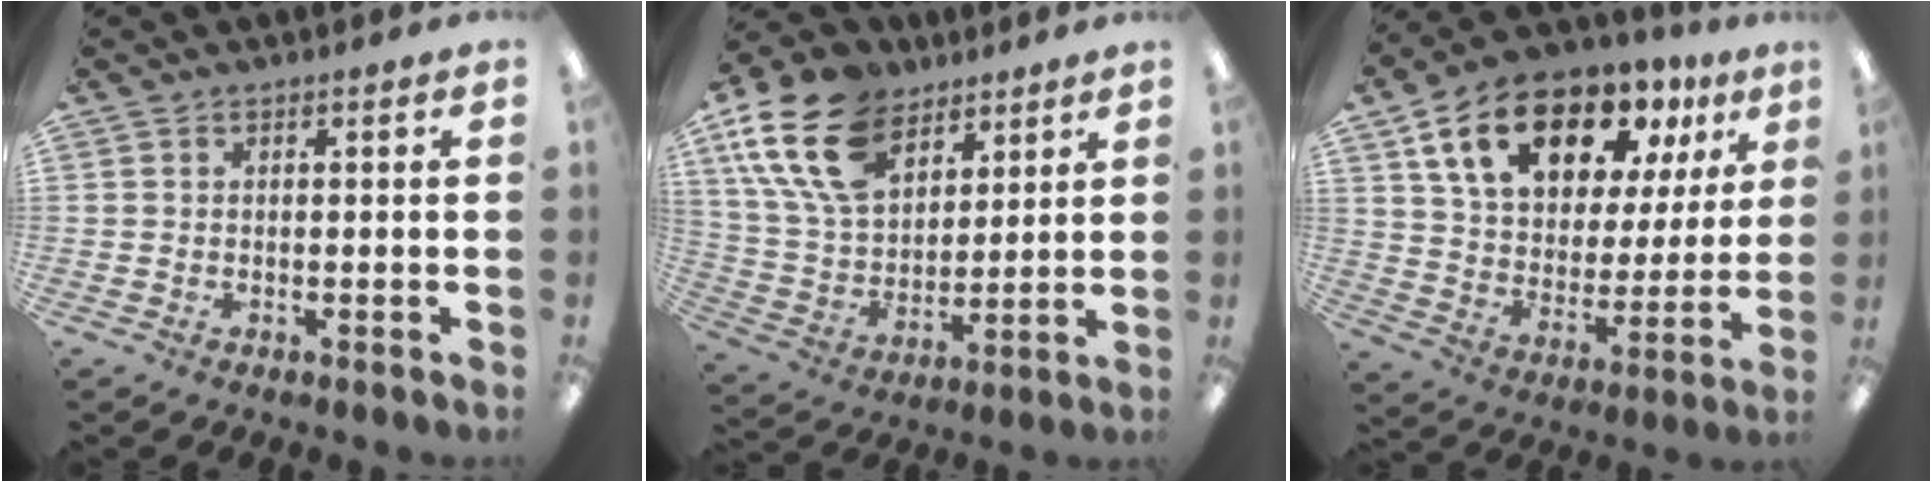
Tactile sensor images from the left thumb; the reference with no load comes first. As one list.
[{"total": 19.5, "force": [11.0, 12.2, 10.5], "torque": [-0.225, -0.033, 0.206]}, {"total": 19.1, "force": [12.0, 10.4, 10.5], "torque": [-0.192, -0.051, 0.214]}]